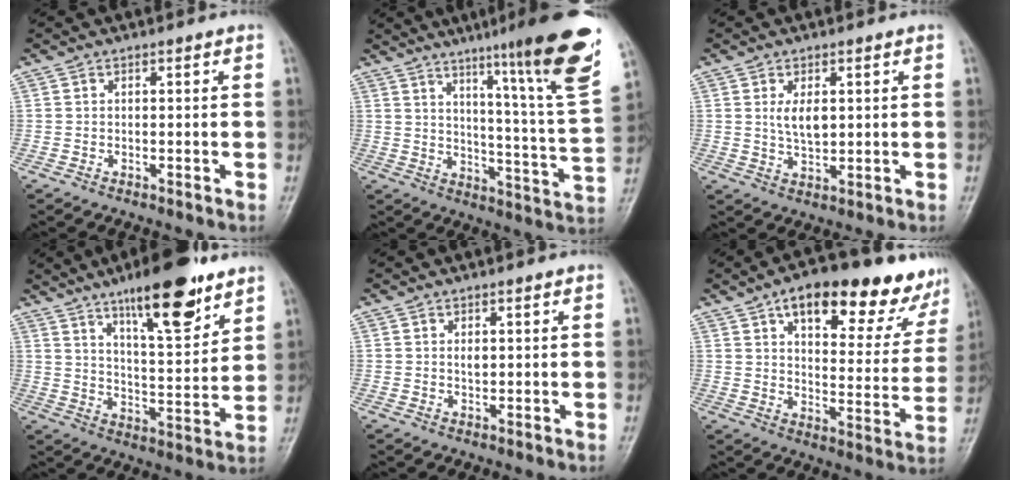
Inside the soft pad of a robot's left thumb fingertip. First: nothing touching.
{"total": 21.4, "force": [13.8, 0.4, 16.4], "torque": [-0.209, -0.078, 0.190]}
{"total": 4.6, "force": [1.1, 2.2, 3.8], "torque": [-0.063, -0.011, 0.026]}
{"total": 16.8, "force": [10.8, 4.7, 12.0], "torque": [-0.157, -0.060, 0.176]}
{"total": 1.4, "force": [0.5, 0.7, 1.1], "torque": [-0.017, -0.002, 0.010]}
{"total": 22.3, "force": [13.9, 8.7, 15.1], "torque": [-0.161, -0.033, 0.194]}